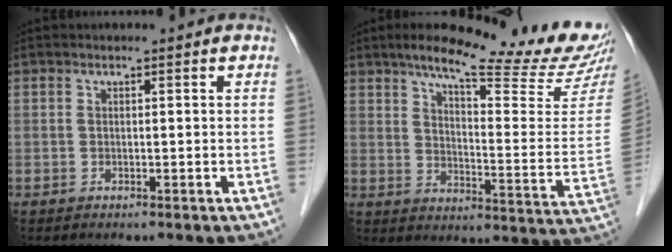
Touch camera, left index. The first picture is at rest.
{"total": 23.0, "force": [19.4, 1.5, 12.3], "torque": [-0.171, -0.054, 0.248]}